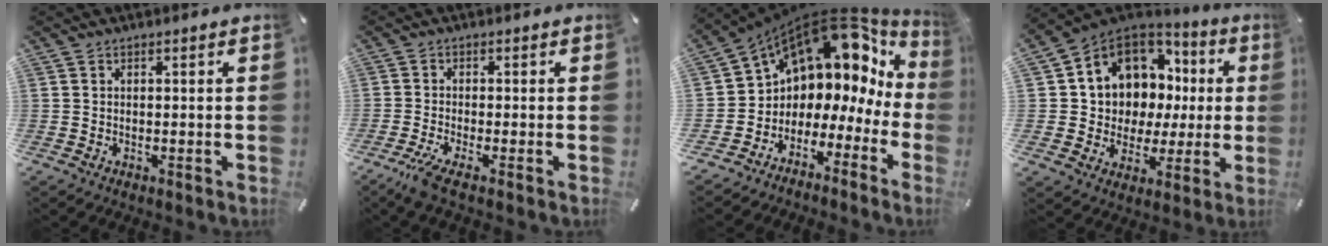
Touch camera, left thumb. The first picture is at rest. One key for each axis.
{"total": 4.1, "fx": -2.2, "fy": 0.4, "fz": 3.4, "tx": -0.075, "ty": -0.011, "tz": -0.038}
{"total": 11.8, "fx": 8.0, "fy": 7.4, "fz": 4.7, "tx": -0.086, "ty": -0.081, "tz": 0.141}
{"total": 10.5, "fx": 4.4, "fy": 9.1, "fz": 3.0, "tx": -0.070, "ty": -0.053, "tz": 0.091}